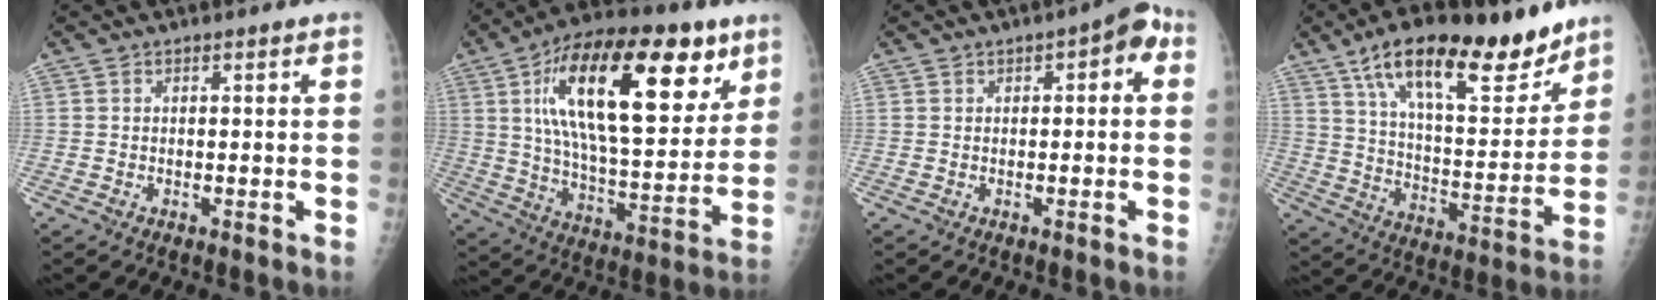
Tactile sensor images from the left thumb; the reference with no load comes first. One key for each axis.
{"total": 28.7, "fx": 11.7, "fy": 12.4, "fz": 23.1, "tx": -0.349, "ty": -0.022, "tz": 0.189}
{"total": 4.4, "fx": 0.9, "fy": 2.3, "fz": 3.5, "tx": -0.021, "ty": 0.020, "tz": 0.000}
{"total": 23.7, "fx": 15.6, "fy": 9.1, "fz": 15.4, "tx": -0.200, "ty": -0.054, "tz": 0.253}